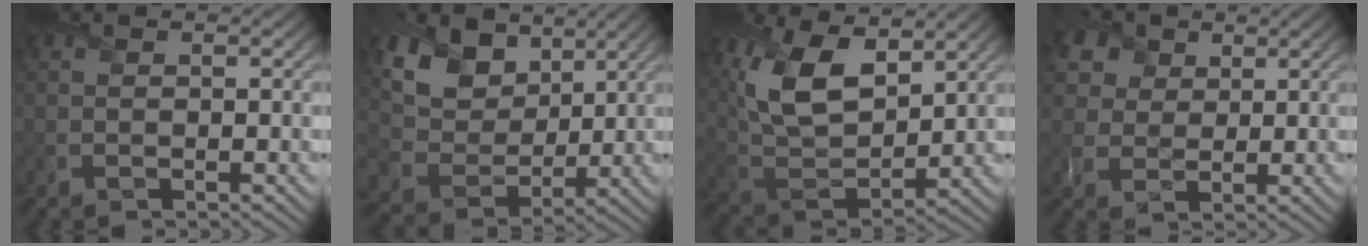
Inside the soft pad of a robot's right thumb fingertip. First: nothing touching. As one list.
[{"total": 11.3, "force": [5.8, 7.9, 5.7], "torque": [-0.152, 0.005, 0.104]}, {"total": 13.1, "force": [6.0, 6.6, 9.6], "torque": [-0.225, 0.000, 0.117]}, {"total": 7.3, "force": [4.0, 5.1, 3.2], "torque": [-0.113, 0.015, 0.065]}]